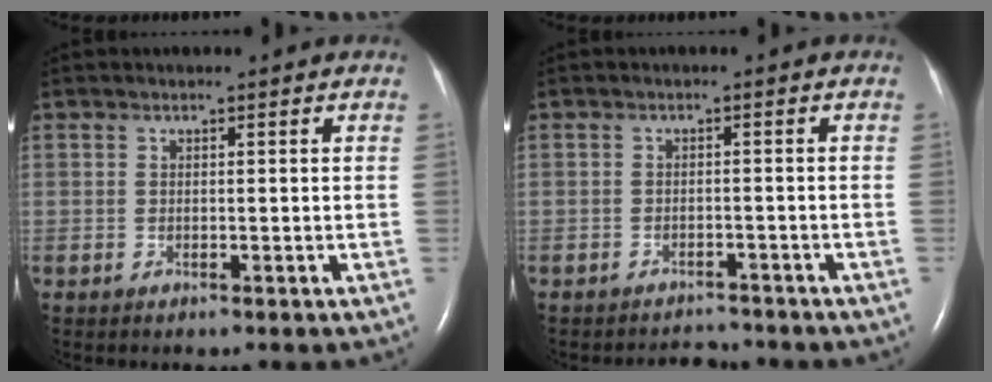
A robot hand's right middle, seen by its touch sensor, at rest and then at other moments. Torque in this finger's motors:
{"motor_torque": [-0.06, -0.06, -0.04, -0.01]}